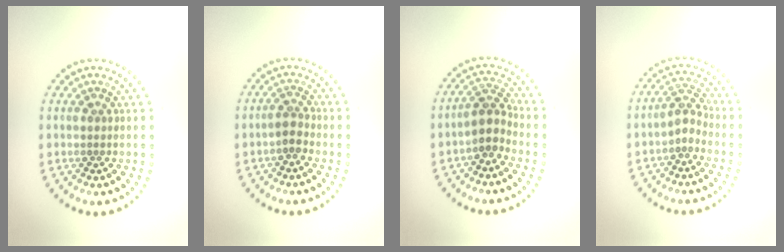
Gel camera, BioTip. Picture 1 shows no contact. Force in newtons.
{"total": 1.4, "press": 1.1, "slide": 0.8}
{"total": 2.5, "press": 1.9, "slide": 1.5}
{"total": 1.8, "press": 1.3, "slide": 1.2}